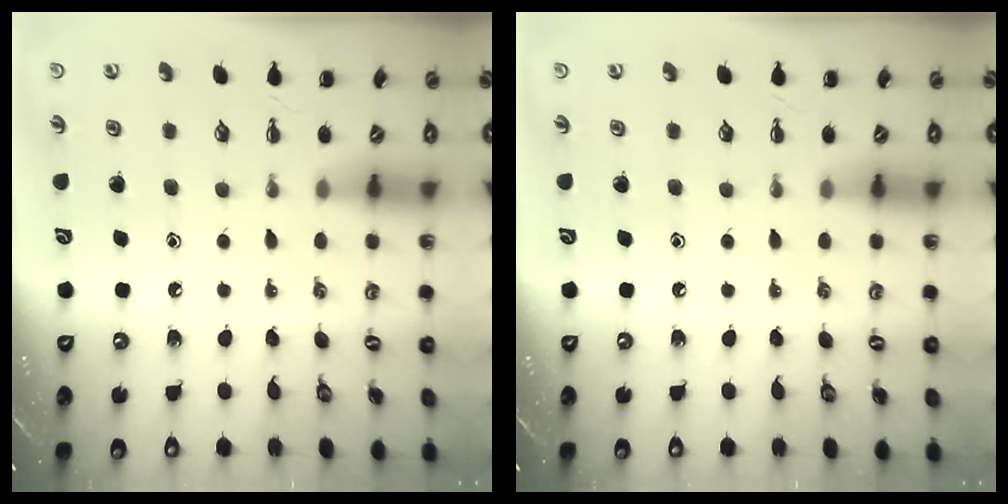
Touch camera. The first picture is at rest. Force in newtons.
{"total": 0.0}